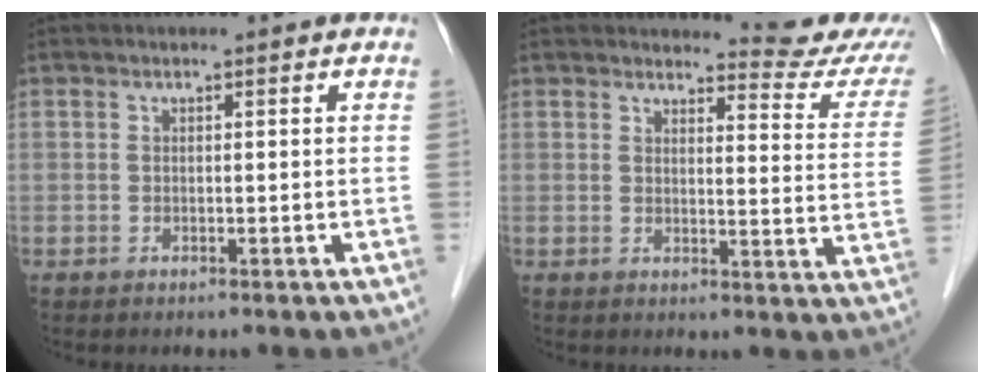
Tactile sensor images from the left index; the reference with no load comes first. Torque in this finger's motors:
{"motor_torque": [0.14, -0.17, 0.05, 0.00]}